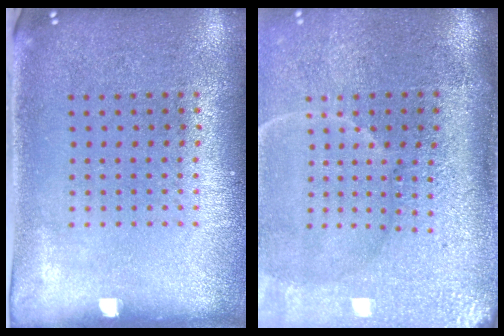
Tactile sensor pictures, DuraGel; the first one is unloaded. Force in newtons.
{"total": 4.6, "press": 3.8, "slide": 2.5}